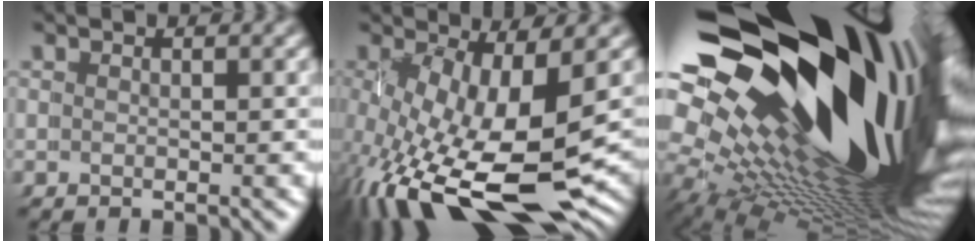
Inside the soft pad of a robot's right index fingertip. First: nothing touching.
{"total": 11.4, "force": [-3.6, 5.1, 9.6], "torque": [-0.199, -0.056, -0.033]}
{"total": 44.2, "force": [-0.5, 26.7, 35.2], "torque": [-0.503, -0.045, 0.001]}